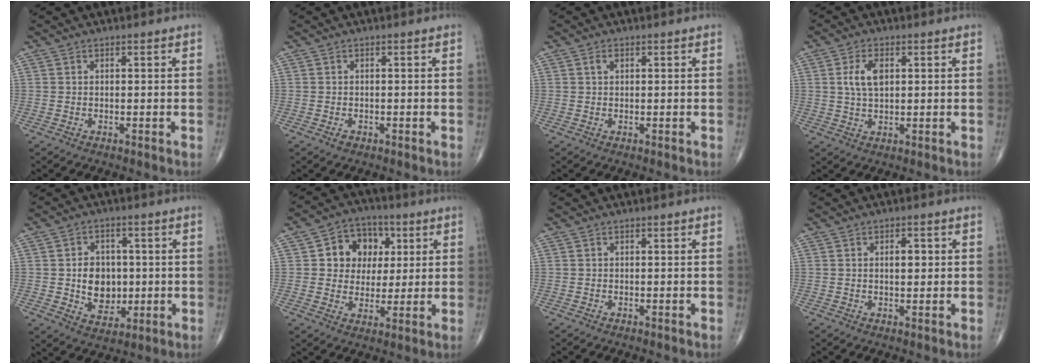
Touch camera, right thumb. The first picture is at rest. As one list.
[{"total": 0.8, "force": [-0.5, 0.6, 0.4], "torque": [-0.002, 0.001, -0.007]}, {"total": 1.1, "force": [0.5, 0.7, 0.7], "torque": [-0.014, 0.005, 0.008]}, {"total": 5.3, "force": [1.2, 2.8, 4.3], "torque": [-0.085, 0.000, 0.023]}, {"total": 9.1, "force": [-0.2, 7.2, 5.6], "torque": [-0.049, 0.001, 0.006]}, {"total": 10.8, "force": [2.7, 9.1, 5.3], "torque": [-0.025, 0.001, 0.041]}, {"total": 0.0}, {"total": 2.9, "force": [0.5, 1.5, 2.4], "torque": [-0.029, 0.000, 0.007]}]